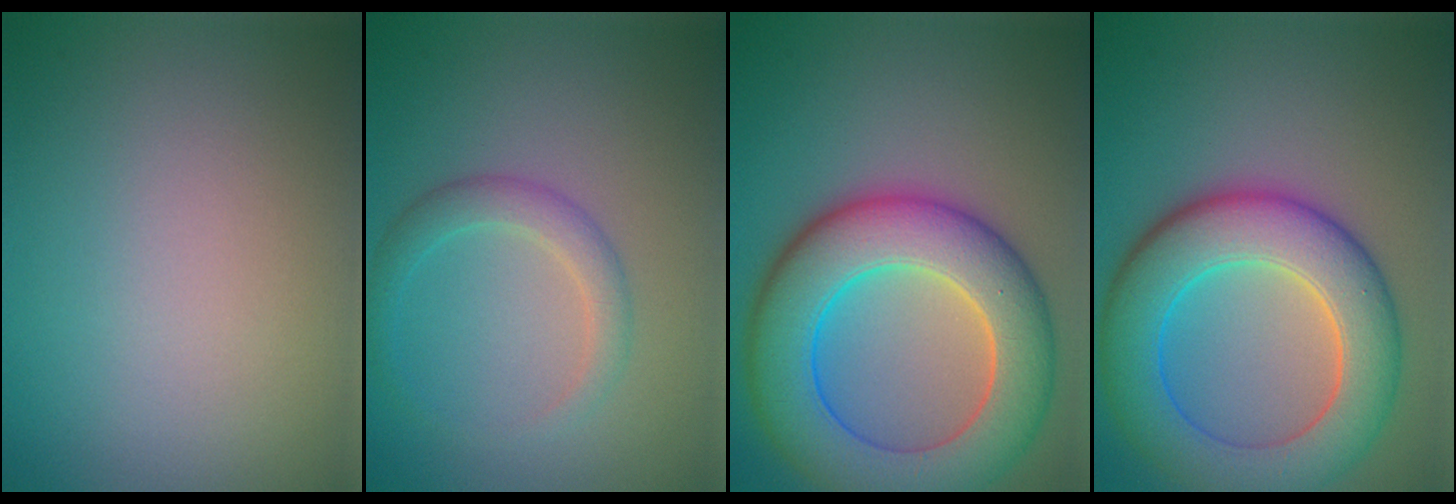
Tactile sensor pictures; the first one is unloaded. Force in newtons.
{"total": 2.3, "press": 2.3, "slide": 0.2}
{"total": 10.6, "press": 10.6, "slide": 0.2}
{"total": 9.1, "press": 9.1, "slide": 0.2}